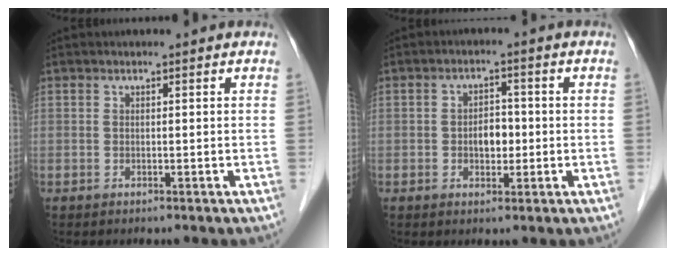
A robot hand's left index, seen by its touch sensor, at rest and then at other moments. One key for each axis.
{"total": 3.5, "fx": -0.5, "fy": 2.2, "fz": 2.7, "tx": -0.043, "ty": 0.008, "tz": -0.005}